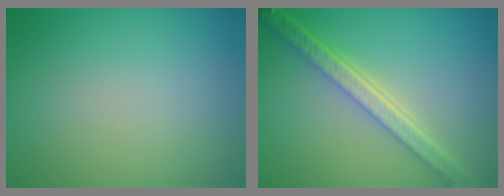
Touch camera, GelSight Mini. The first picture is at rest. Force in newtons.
{"total": 5.4, "press": 4.2, "slide": 3.4}